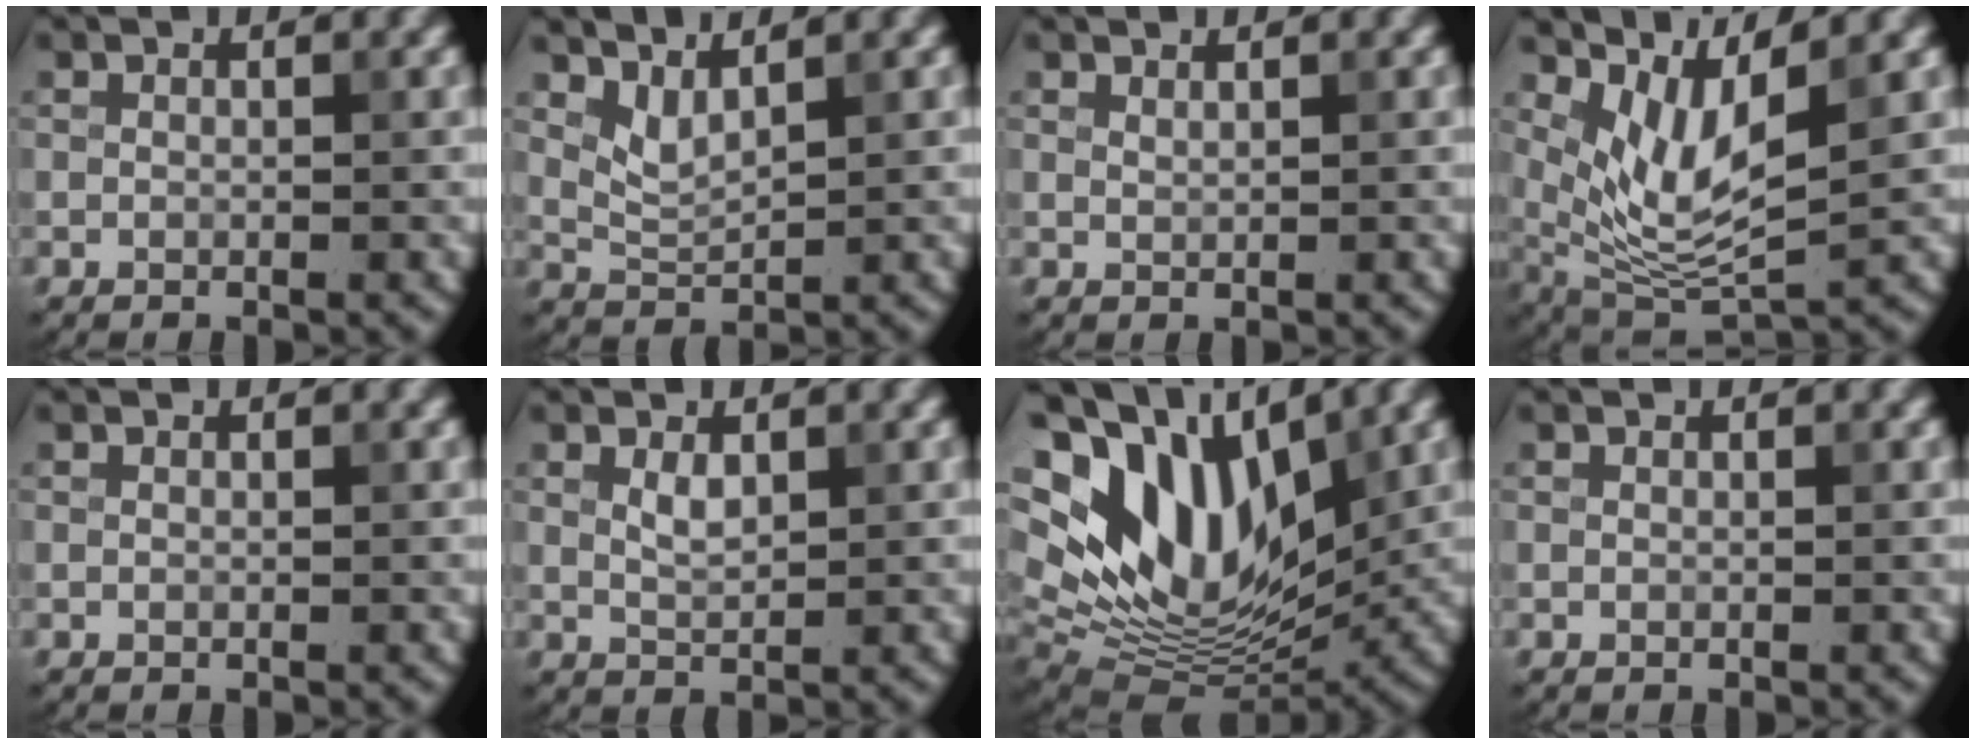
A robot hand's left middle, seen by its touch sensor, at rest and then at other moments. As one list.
[{"total": 2.0, "force": [1.5, 0.5, 1.2], "torque": [-0.034, -0.011, 0.037]}, {"total": 0.6, "force": [0.6, 0.0, 0.1], "torque": [0.000, -0.001, 0.012]}, {"total": 5.9, "force": [2.5, 2.0, 5.0], "torque": [-0.108, -0.017, 0.056]}, {"total": 0.0}, {"total": 1.5, "force": [0.7, 0.7, 1.2], "torque": [-0.027, -0.001, 0.017]}, {"total": 14.6, "force": [5.4, 8.0, 10.9], "torque": [-0.208, 0.012, 0.099]}, {"total": 0.0}]